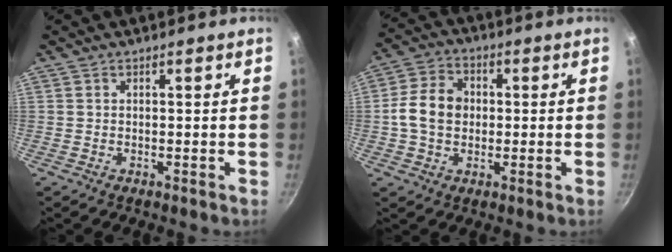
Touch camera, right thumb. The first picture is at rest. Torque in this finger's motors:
{"motor_torque": [-0.32, 0.93, 1.35, -0.48, 0.23]}